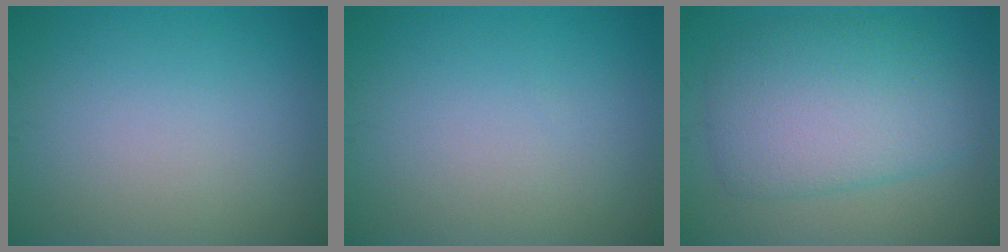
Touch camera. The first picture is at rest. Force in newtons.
{"total": 0.0}
{"total": 7.1, "press": 7.1, "slide": 0.3}